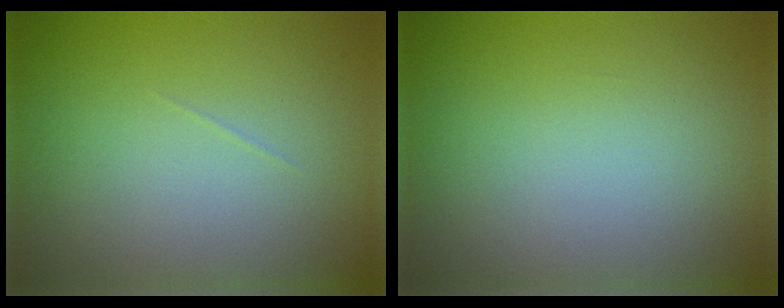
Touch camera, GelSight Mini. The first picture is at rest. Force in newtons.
{"total": 0.0}